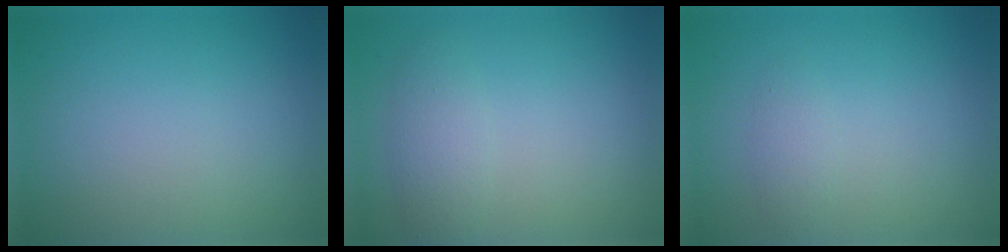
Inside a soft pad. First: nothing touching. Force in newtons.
{"total": 2.1, "press": 2.1, "slide": 0.1}
{"total": 1.1, "press": 1.1, "slide": 0.1}